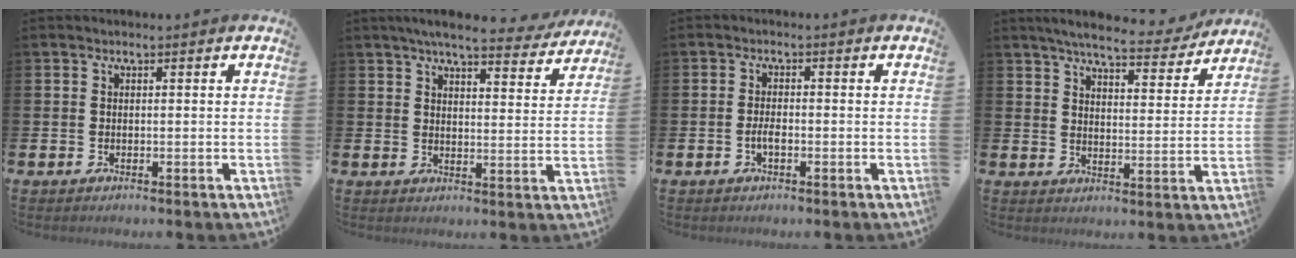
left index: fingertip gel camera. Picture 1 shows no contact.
{"total": 6.1, "force": [5.6, 0.8, 2.3], "torque": [-0.047, -0.030, 0.093]}
{"total": 1.8, "force": [-0.6, 0.7, 1.6], "torque": [-0.029, 0.001, -0.013]}
{"total": 6.6, "force": [6.1, 1.0, 2.2], "torque": [-0.048, -0.039, 0.102]}